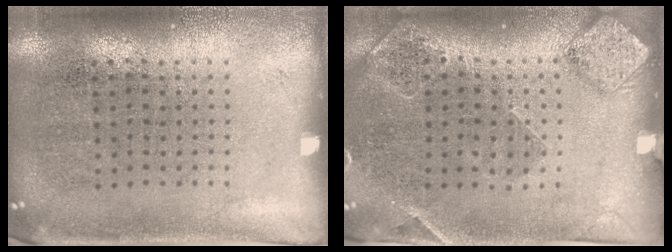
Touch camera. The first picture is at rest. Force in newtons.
{"total": 1.5, "press": 1.5, "slide": 0.4}